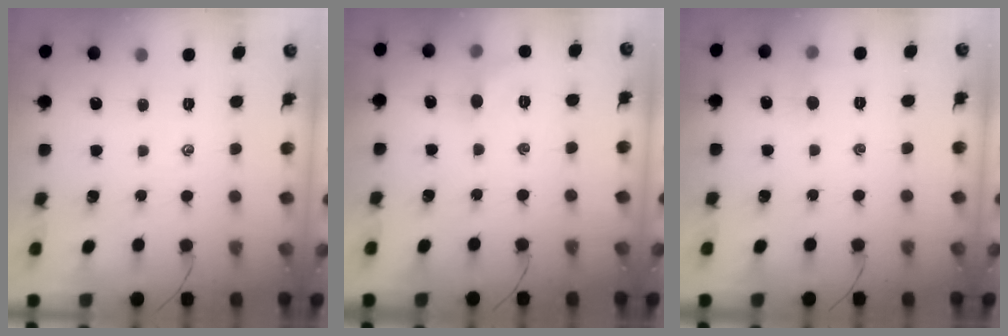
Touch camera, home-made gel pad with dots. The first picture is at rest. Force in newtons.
{"total": 6.8, "press": 6.6, "slide": 1.5}
{"total": 3.6, "press": 3.4, "slide": 1.1}